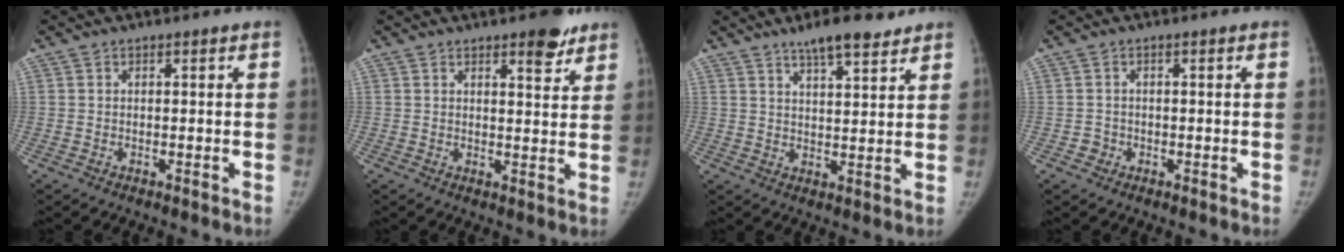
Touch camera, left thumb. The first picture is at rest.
{"total": 5.6, "force": [3.9, 1.9, 3.6], "torque": [-0.029, -0.022, 0.048]}
{"total": 8.4, "force": [6.2, 2.2, 5.1], "torque": [-0.066, -0.031, 0.098]}
{"total": 1.5, "force": [-0.8, 1.3, -0.1], "torque": [0.014, 0.007, -0.014]}